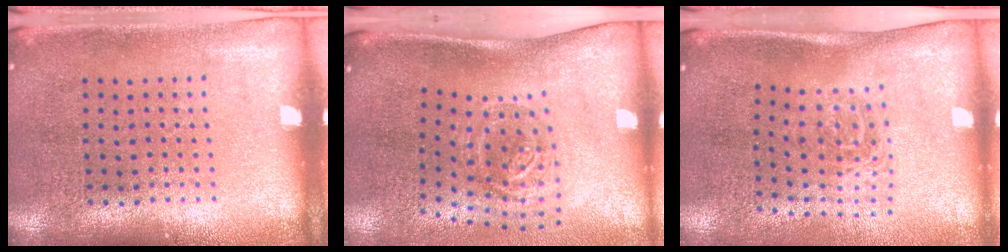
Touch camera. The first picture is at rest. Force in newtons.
{"total": 1.9, "press": 1.2, "slide": 1.5}
{"total": 1.7, "press": 1.1, "slide": 1.3}